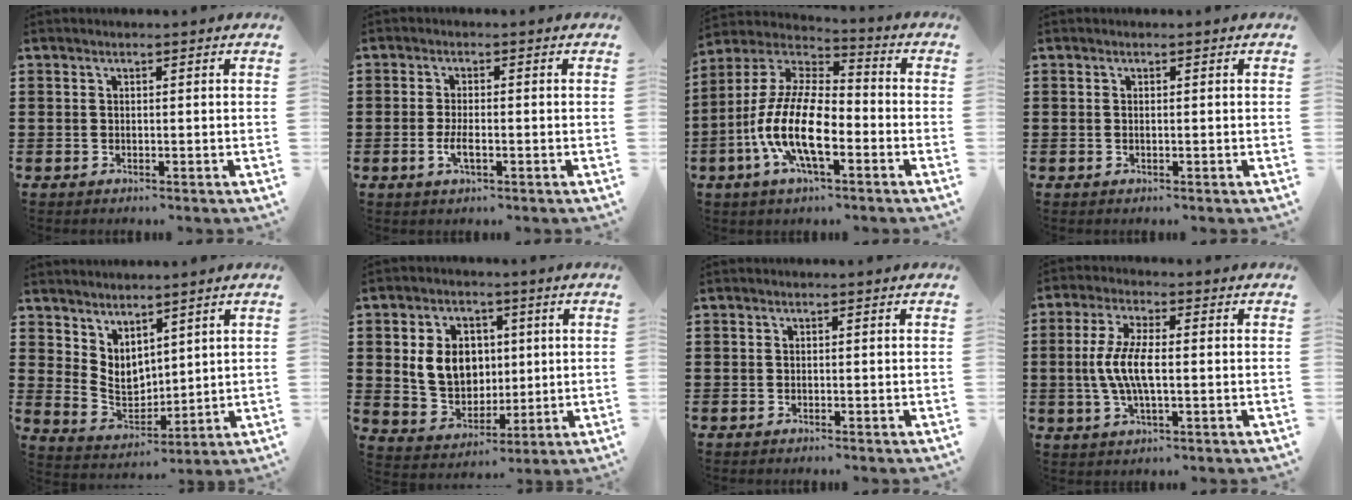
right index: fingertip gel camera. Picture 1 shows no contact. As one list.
[{"total": 2.6, "force": [-0.9, 0.7, 2.3], "torque": [-0.047, -0.002, -0.018]}, {"total": 13.3, "force": [-5.0, 5.4, 11.1], "torque": [-0.265, -0.007, -0.103]}, {"total": 0.0}, {"total": 4.5, "force": [3.3, 2.7, 1.4], "torque": [-0.045, -0.011, 0.064]}, {"total": 8.4, "force": [1.4, 7.0, 4.4], "torque": [-0.094, 0.017, 0.024]}, {"total": 0.0}, {"total": 6.7, "force": [-0.7, 2.1, 6.3], "torque": [-0.139, -0.005, -0.021]}]